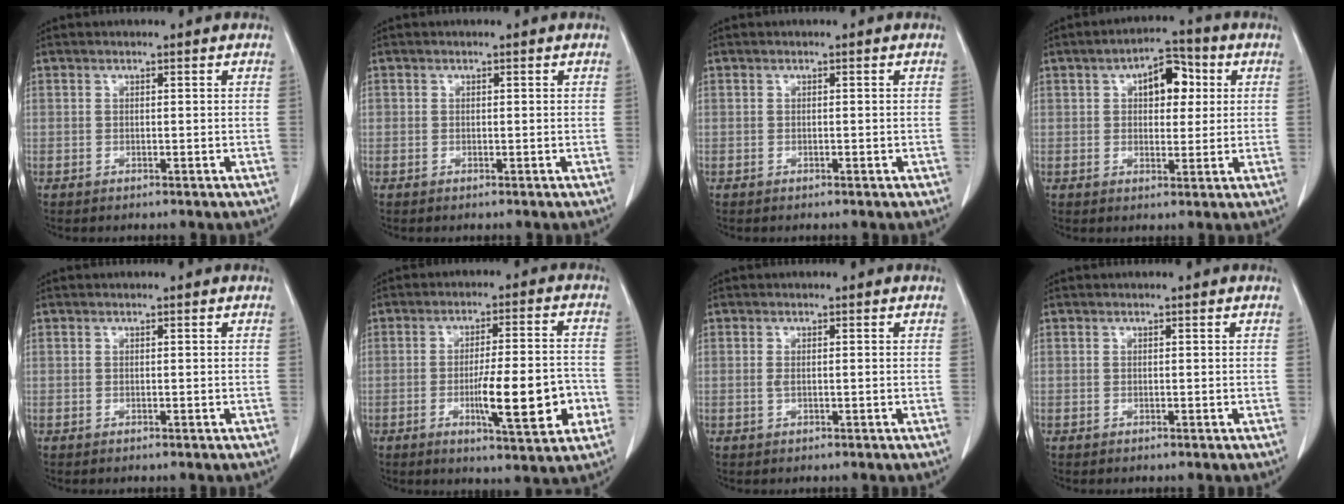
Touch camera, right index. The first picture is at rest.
{"total": 0.0}
{"total": 0.6, "force": [-0.4, 0.2, 0.5], "torque": [-0.011, 0.000, -0.004]}
{"total": 7.2, "force": [2.1, 3.7, 5.8], "torque": [-0.081, 0.024, 0.031]}
{"total": 0.0}
{"total": 12.5, "force": [-3.7, 1.6, 11.8], "torque": [-0.180, -0.005, -0.052]}
{"total": 1.0, "force": [-0.2, 0.2, 0.9], "torque": [-0.020, -0.001, -0.004]}
{"total": 0.0}